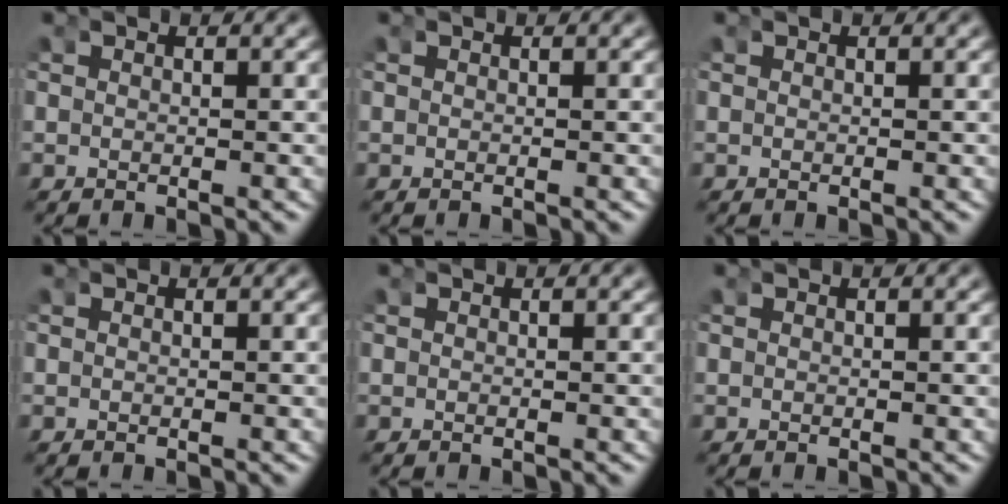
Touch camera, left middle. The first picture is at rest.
{"total": 0.0}
{"total": 0.0}
{"total": 0.0}
{"total": 0.0}
{"total": 0.0}